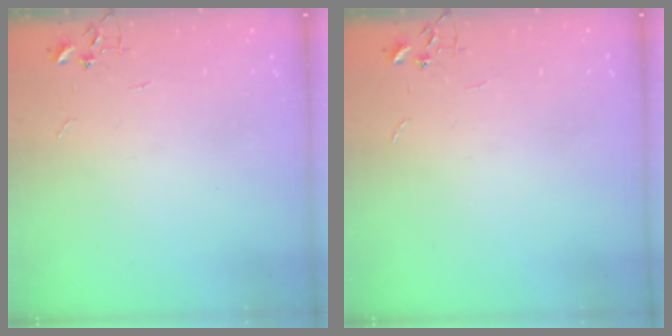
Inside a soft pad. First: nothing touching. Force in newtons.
{"total": 0.0}